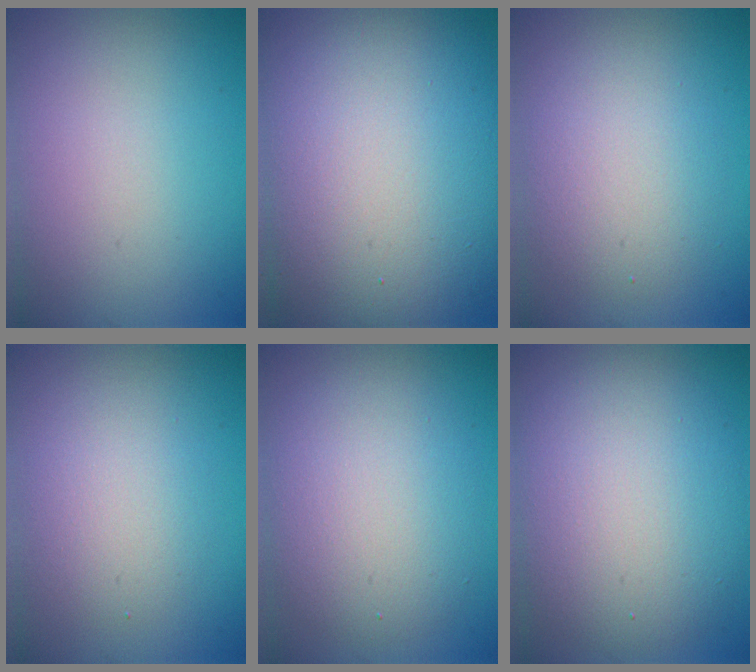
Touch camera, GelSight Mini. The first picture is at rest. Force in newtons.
{"total": 16.0, "press": 16.0, "slide": 1.3}
{"total": 3.7, "press": 3.7, "slide": 0.3}
{"total": 2.8, "press": 2.8, "slide": 0.2}
{"total": 5.6, "press": 5.6, "slide": 0.2}
{"total": 8.7, "press": 8.6, "slide": 0.5}